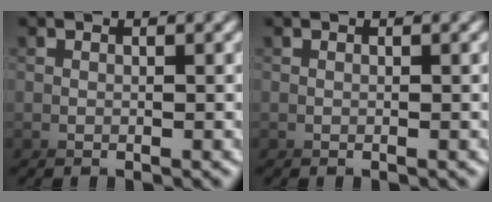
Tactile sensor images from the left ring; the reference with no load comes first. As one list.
[{"total": 0.0}]